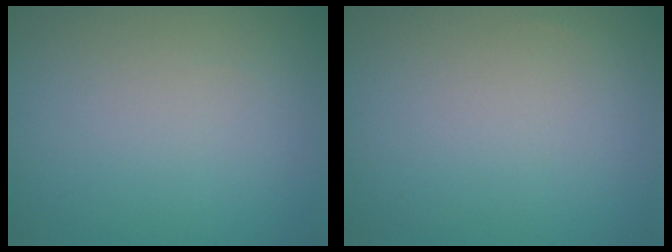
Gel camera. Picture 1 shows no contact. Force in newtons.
{"total": 0.0}